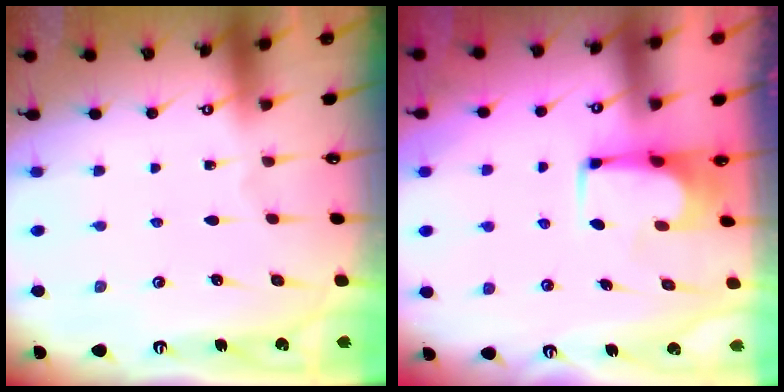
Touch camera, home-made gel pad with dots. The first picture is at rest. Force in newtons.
{"total": 1.5, "press": 1.5, "slide": 0.2}